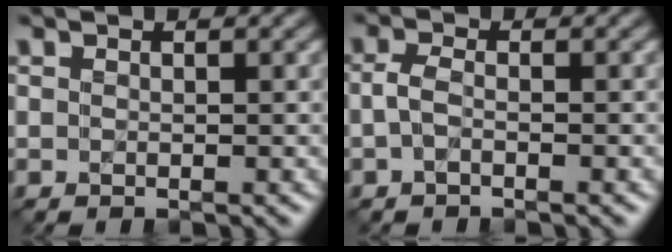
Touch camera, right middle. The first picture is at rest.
{"total": 1.3, "force": [-0.7, 0.3, 1.1], "torque": [-0.030, -0.002, -0.013]}